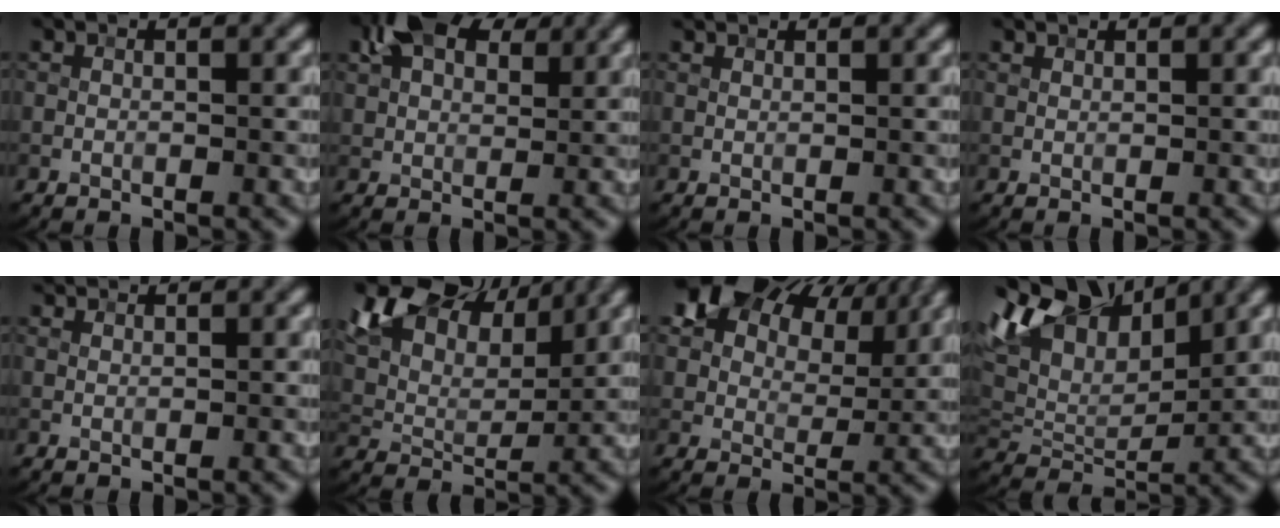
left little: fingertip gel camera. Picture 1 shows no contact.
{"total": 7.0, "force": [3.6, 4.2, 4.4], "torque": [-0.093, 0.013, 0.060]}
{"total": 1.2, "force": [1.2, 0.2, 0.3], "torque": [-0.015, 0.001, 0.016]}
{"total": 0.7, "force": [0.7, 0.1, 0.1], "torque": [-0.004, -0.001, 0.013]}
{"total": 2.0, "force": [1.8, 0.5, 0.6], "torque": [-0.018, -0.001, 0.026]}
{"total": 10.7, "force": [7.2, 5.1, 6.1], "torque": [-0.124, 0.020, 0.116]}
{"total": 14.8, "force": [8.5, 8.6, 8.6], "torque": [-0.156, 0.045, 0.127]}
{"total": 9.1, "force": [4.6, 4.9, 6.2], "torque": [-0.123, 0.017, 0.081]}